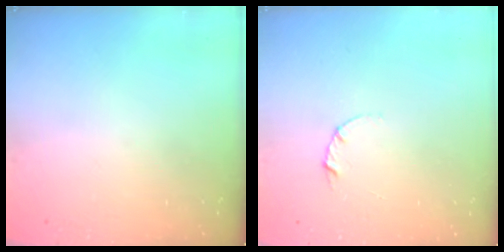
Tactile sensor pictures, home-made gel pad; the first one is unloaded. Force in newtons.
{"total": 2.1, "press": 2.1, "slide": 0.1}